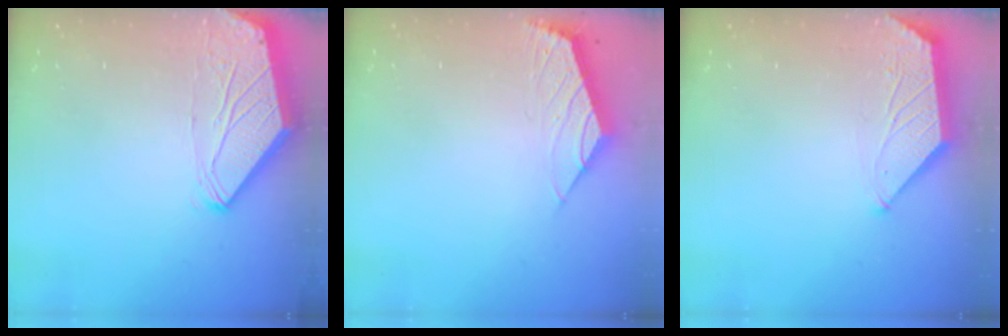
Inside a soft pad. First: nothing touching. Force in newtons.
{"total": 2.1, "press": 2.0, "slide": 0.6}
{"total": 1.6, "press": 1.6, "slide": 0.3}